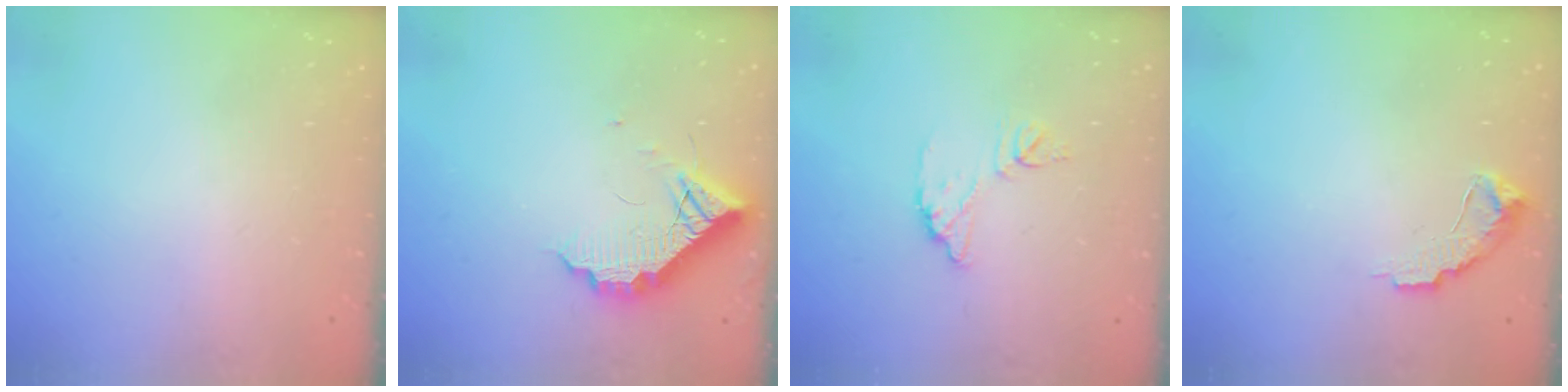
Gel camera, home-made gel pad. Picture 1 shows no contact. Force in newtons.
{"total": 9.9, "press": 9.9, "slide": 0.9}
{"total": 8.2, "press": 8.2, "slide": 0.2}
{"total": 7.7, "press": 7.7, "slide": 0.4}